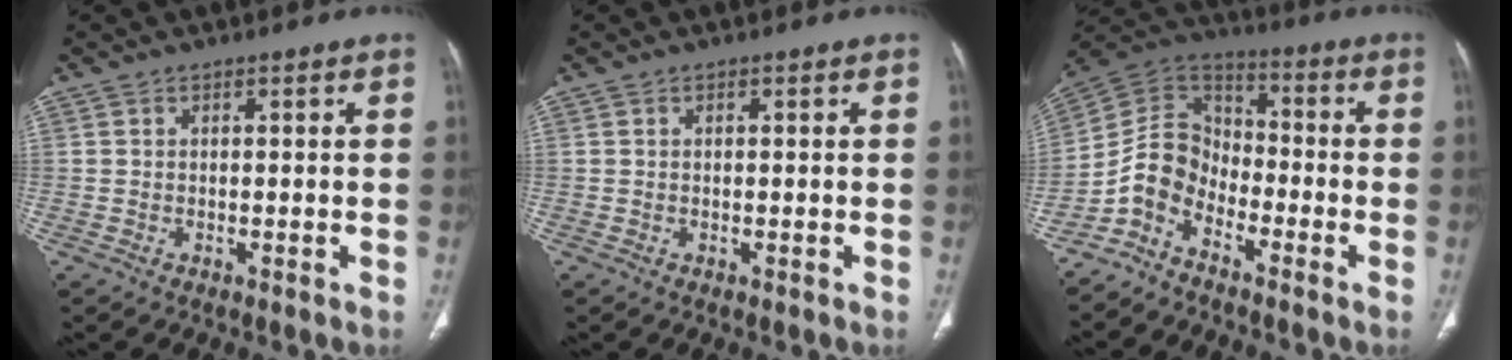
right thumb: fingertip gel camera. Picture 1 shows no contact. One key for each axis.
{"total": 0.0}
{"total": 9.3, "fx": -5.7, "fy": 6.0, "fz": 4.1, "tx": -0.064, "ty": 0.068, "tz": -0.131}